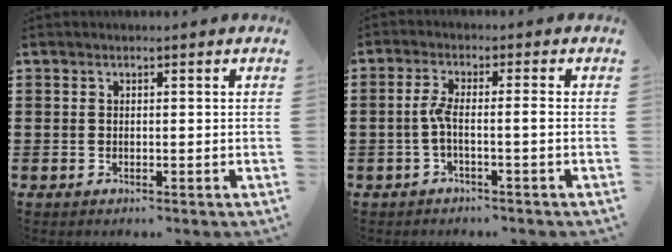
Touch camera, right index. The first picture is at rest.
{"total": 3.0, "force": [-0.9, 0.5, 2.8], "torque": [-0.076, -0.006, -0.025]}